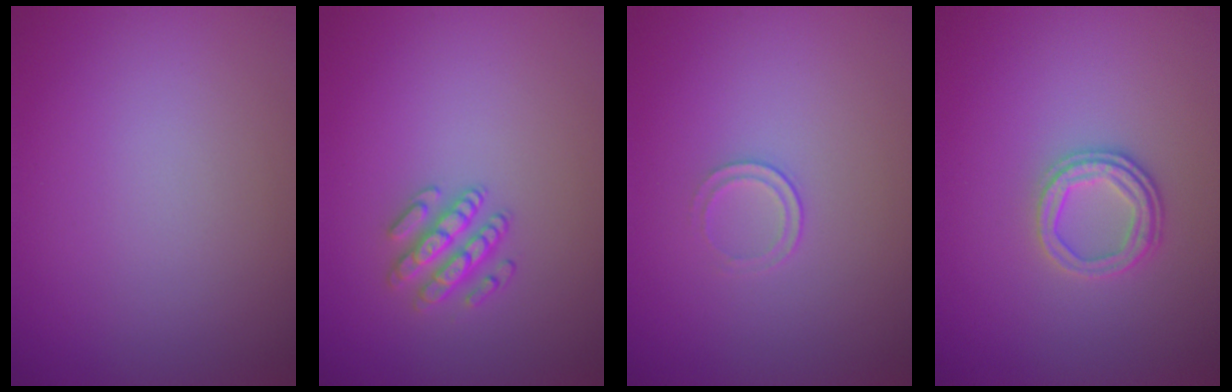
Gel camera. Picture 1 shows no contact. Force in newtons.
{"total": 2.4, "press": 2.3, "slide": 0.6}
{"total": 1.0, "press": 0.5, "slide": 0.9}
{"total": 2.6, "press": 2.3, "slide": 1.1}